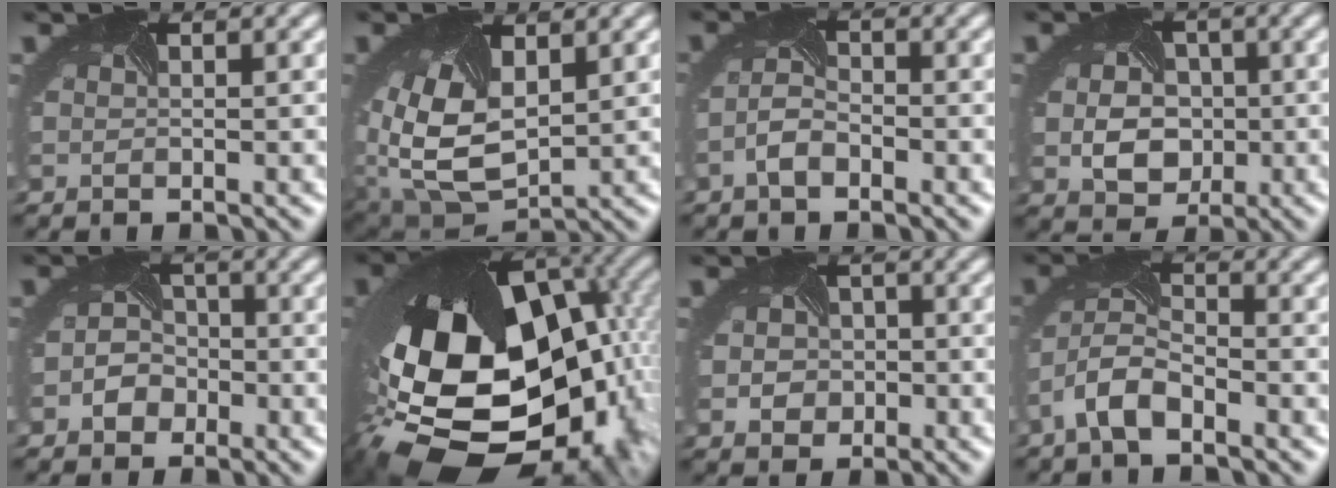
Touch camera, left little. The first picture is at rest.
{"total": 10.0, "force": [1.2, 6.5, 7.6], "torque": [-0.169, -0.025, 0.040]}
{"total": 2.4, "force": [-1.5, 1.0, 1.6], "torque": [-0.039, 0.000, -0.032]}
{"total": 4.7, "force": [-0.5, 3.8, 2.7], "torque": [-0.053, -0.004, -0.004]}
{"total": 2.6, "force": [-1.3, 2.1, 0.9], "torque": [-0.014, 0.000, -0.026]}
{"total": 19.9, "force": [-4.3, 13.0, 14.5], "torque": [-0.292, -0.062, -0.045]}
{"total": 2.9, "force": [-0.5, 2.5, 1.5], "torque": [-0.020, -0.002, -0.009]}
{"total": 4.6, "force": [-2.9, 1.8, 3.0], "torque": [-0.068, 0.004, -0.065]}